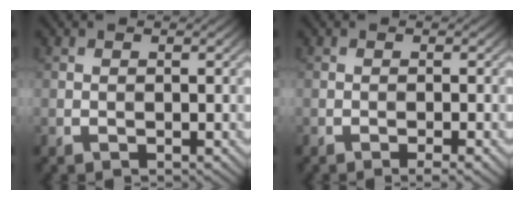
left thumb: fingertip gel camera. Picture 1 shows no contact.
{"total": 1.5, "force": [-0.9, 0.1, 1.2], "torque": [-0.018, 0.002, -0.016]}